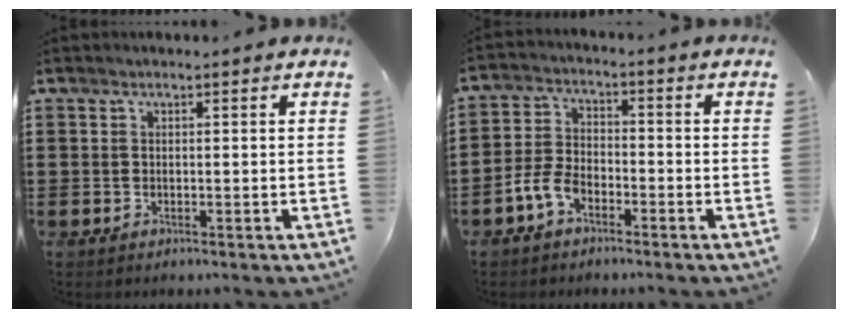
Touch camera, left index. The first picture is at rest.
{"total": 4.9, "force": [-3.1, 2.5, 2.8], "torque": [-0.076, 0.004, -0.065]}